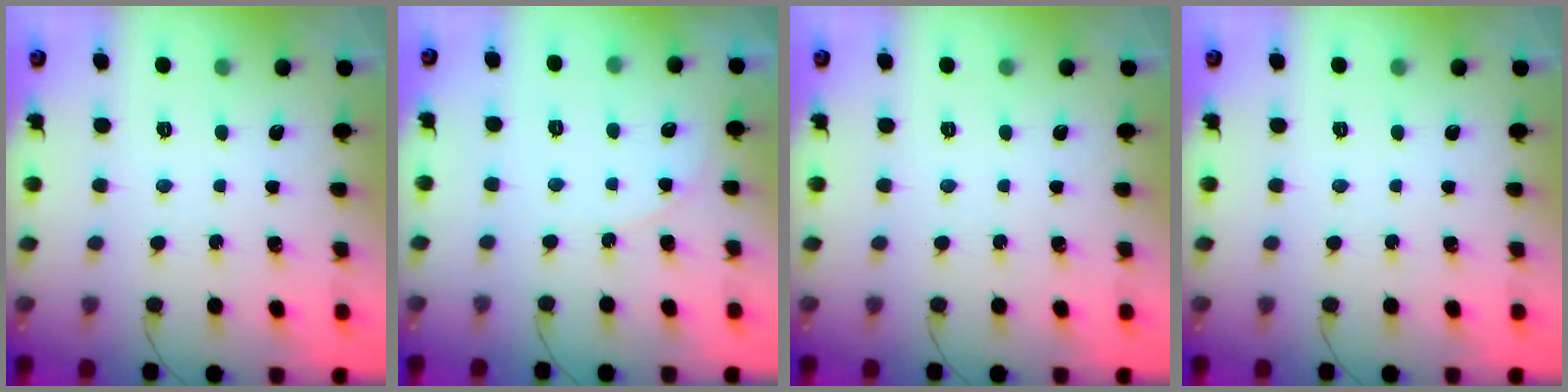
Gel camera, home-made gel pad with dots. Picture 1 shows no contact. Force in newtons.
{"total": 3.4, "press": 3.4, "slide": 0.4}
{"total": 0.0}
{"total": 0.0}